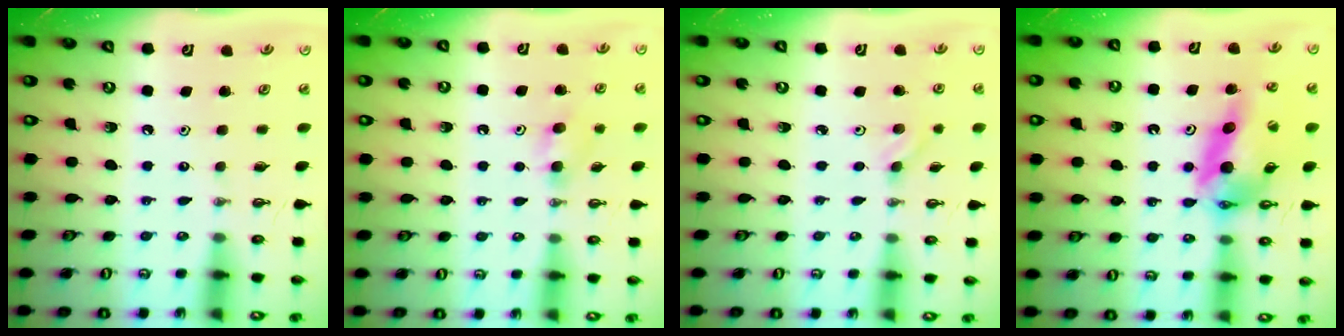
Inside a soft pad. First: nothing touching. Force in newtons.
{"total": 5.3, "press": 5.1, "slide": 1.3}
{"total": 2.6, "press": 2.1, "slide": 1.5}
{"total": 15.9, "press": 15.7, "slide": 2.0}